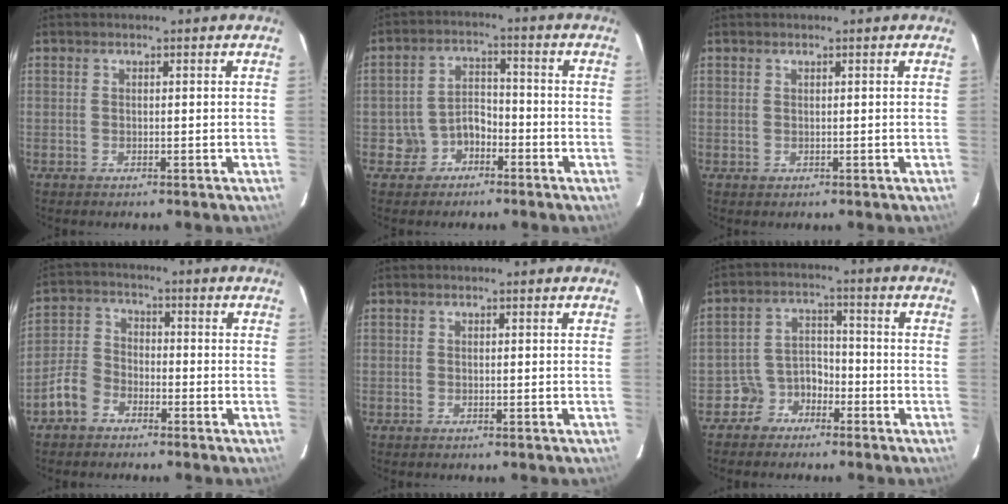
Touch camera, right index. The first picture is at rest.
{"total": 5.4, "force": [-3.0, 4.3, 1.4], "torque": [-0.037, 0.024, -0.042]}
{"total": 0.7, "force": [0.2, 0.7, 0.0], "torque": [0.005, 0.004, 0.003]}
{"total": 6.1, "force": [-3.9, 4.1, 2.2], "torque": [-0.055, 0.022, -0.079]}
{"total": 0.0}
{"total": 5.4, "force": [-3.8, 3.9, 0.5], "torque": [-0.014, 0.028, -0.069]}